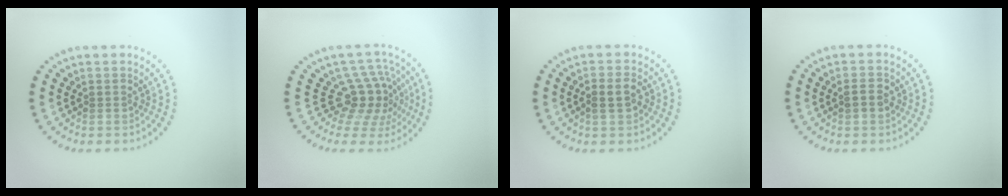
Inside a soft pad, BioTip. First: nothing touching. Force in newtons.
{"total": 4.4, "press": 3.2, "slide": 3.1}
{"total": 2.3, "press": 2.2, "slide": 0.5}
{"total": 1.2, "press": 1.2, "slide": 0.0}